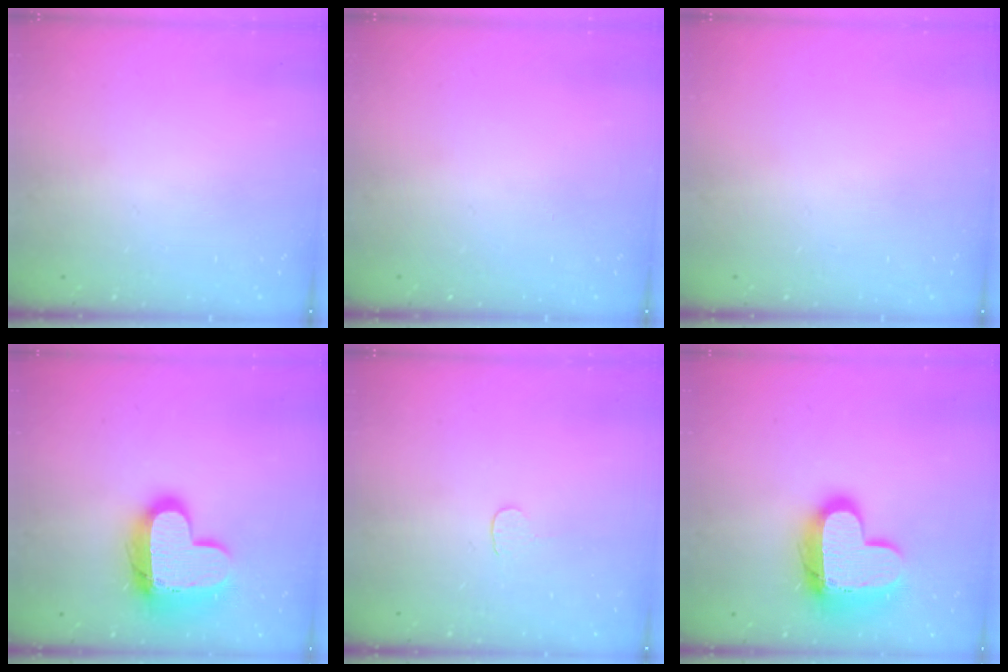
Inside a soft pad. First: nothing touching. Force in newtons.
{"total": 0.0}
{"total": 0.0}
{"total": 16.9, "press": 16.8, "slide": 1.3}
{"total": 3.4, "press": 3.4, "slide": 0.3}
{"total": 16.9, "press": 16.8, "slide": 1.3}